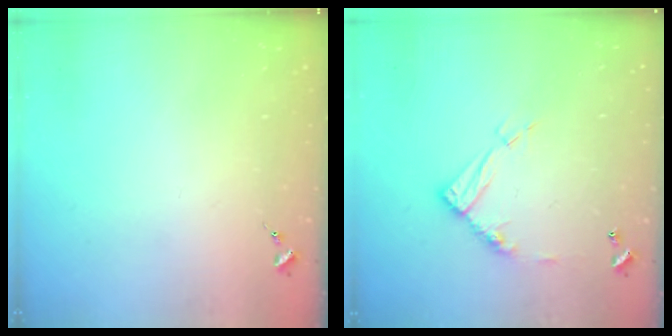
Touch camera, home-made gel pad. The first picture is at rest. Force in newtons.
{"total": 12.2, "press": 12.1, "slide": 0.9}